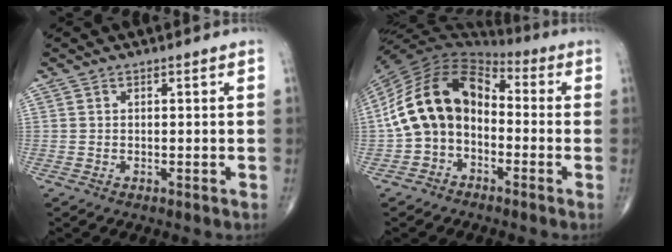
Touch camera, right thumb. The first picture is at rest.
{"total": 15.3, "force": [-1.7, 10.7, 10.8], "torque": [-0.188, 0.051, -0.042]}